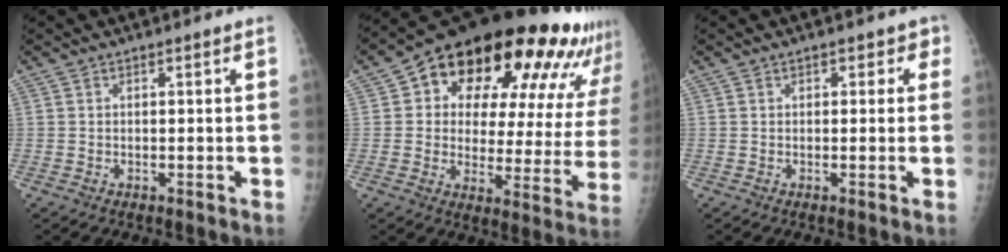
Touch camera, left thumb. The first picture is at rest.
{"total": 28.7, "force": [15.5, 13.7, 19.9], "torque": [-0.240, -0.008, 0.208]}
{"total": 2.5, "force": [0.8, 1.9, 1.5], "torque": [0.015, 0.004, 0.000]}